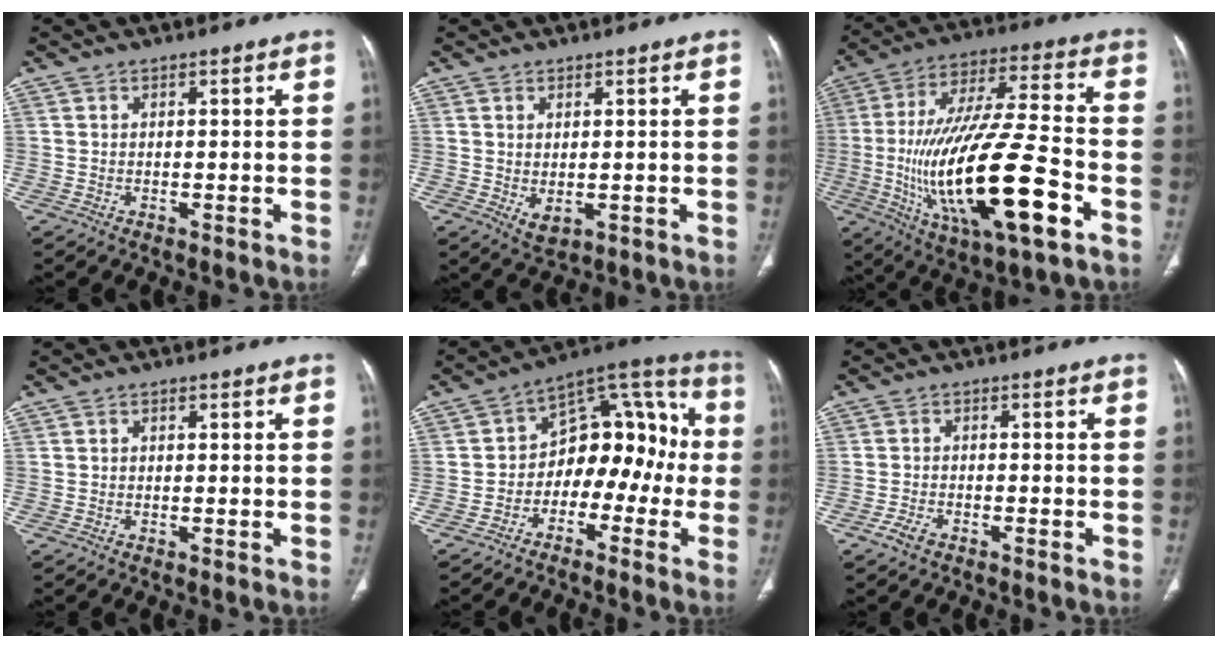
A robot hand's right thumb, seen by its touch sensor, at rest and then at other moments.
{"total": 3.0, "force": [-0.2, 1.7, 2.4], "torque": [-0.038, -0.006, 0.010]}
{"total": 26.9, "force": [-7.3, 8.0, 24.6], "torque": [-0.504, 0.011, -0.110]}
{"total": 0.0}
{"total": 14.6, "force": [-3.1, 9.9, 10.3], "torque": [-0.084, 0.074, -0.061]}
{"total": 2.9, "force": [-2.0, 1.3, 1.6], "torque": [-0.040, 0.008, -0.036]}